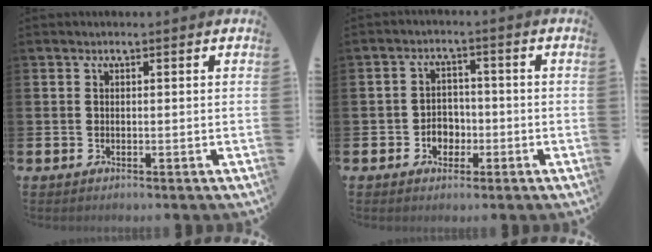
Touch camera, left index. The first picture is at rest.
{"total": 3.3, "force": [-1.4, 2.8, 1.3], "torque": [-0.018, 0.001, -0.034]}